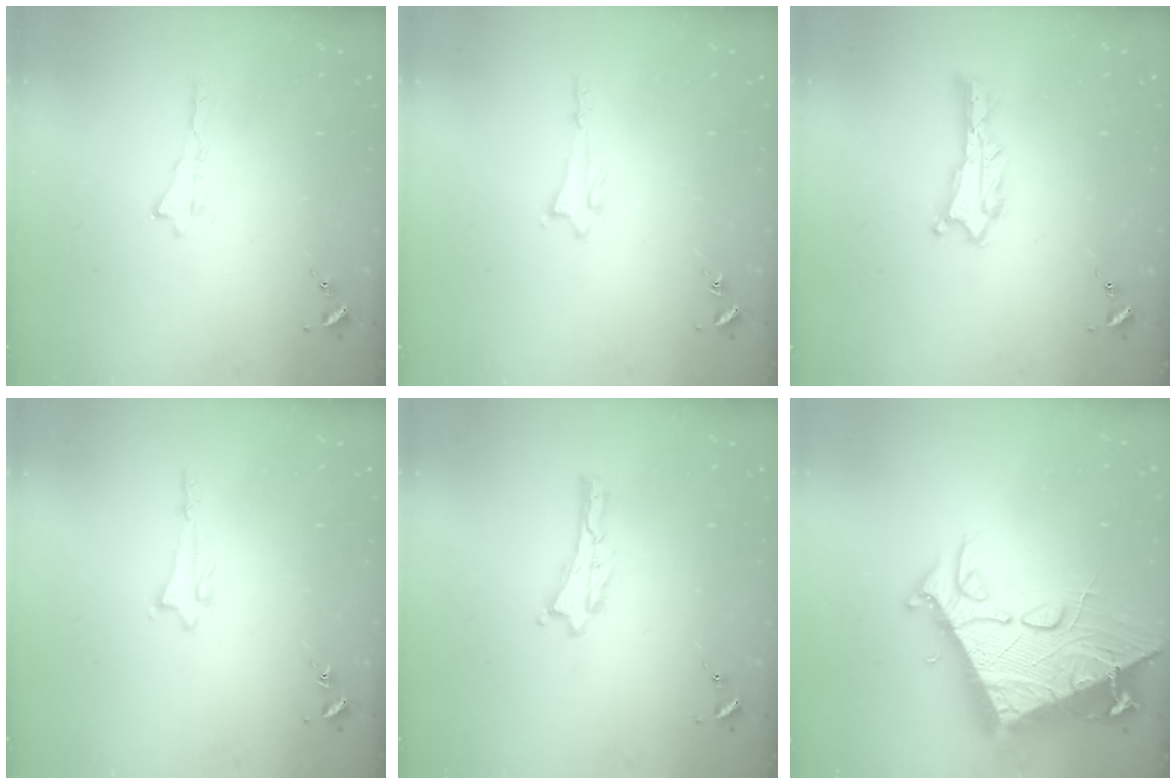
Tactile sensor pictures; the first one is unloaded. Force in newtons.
{"total": 1.4, "press": 1.4, "slide": 0.2}
{"total": 0.9, "press": 0.9, "slide": 0.1}
{"total": 1.4, "press": 1.4, "slide": 0.2}
{"total": 0.0}
{"total": 15.2, "press": 15.0, "slide": 1.9}